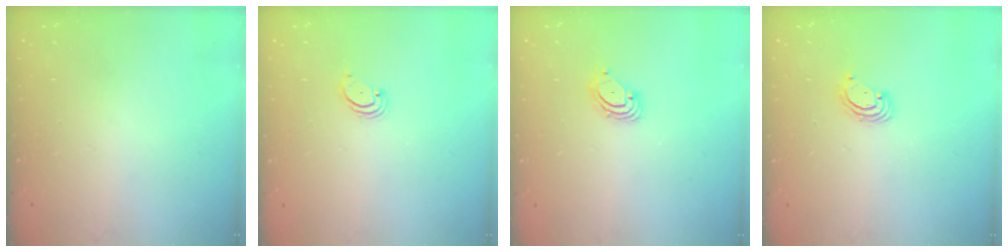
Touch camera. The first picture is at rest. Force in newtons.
{"total": 2.2, "press": 2.2, "slide": 0.2}
{"total": 3.6, "press": 3.6, "slide": 0.3}
{"total": 3.3, "press": 3.3, "slide": 0.2}